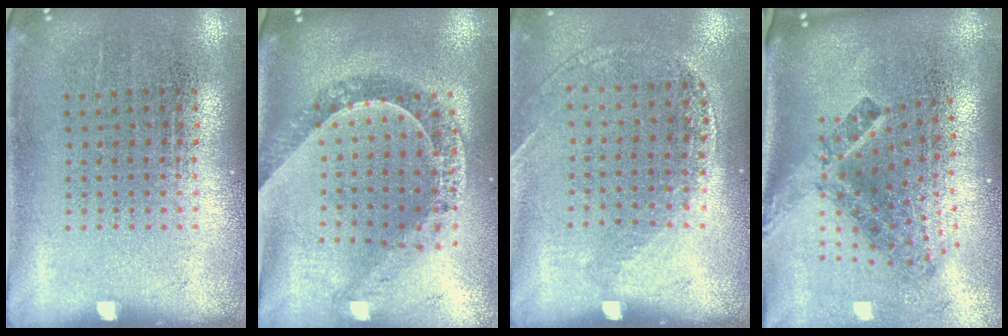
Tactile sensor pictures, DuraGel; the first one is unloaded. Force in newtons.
{"total": 1.1, "press": 1.1, "slide": 0.3}
{"total": 1.2, "press": 1.1, "slide": 0.4}
{"total": 2.9, "press": 1.7, "slide": 2.4}